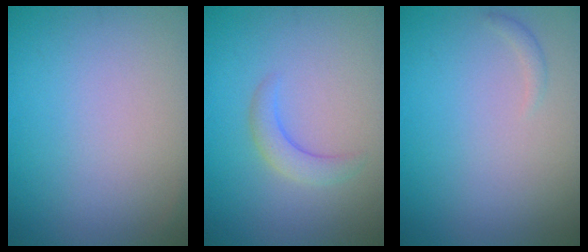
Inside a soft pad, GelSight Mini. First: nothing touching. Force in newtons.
{"total": 2.1, "press": 2.1, "slide": 0.3}
{"total": 0.6, "press": 0.6, "slide": 0.0}